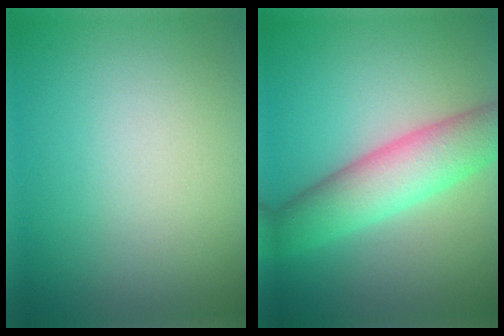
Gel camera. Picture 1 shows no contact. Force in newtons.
{"total": 6.5, "press": 6.5, "slide": 0.2}